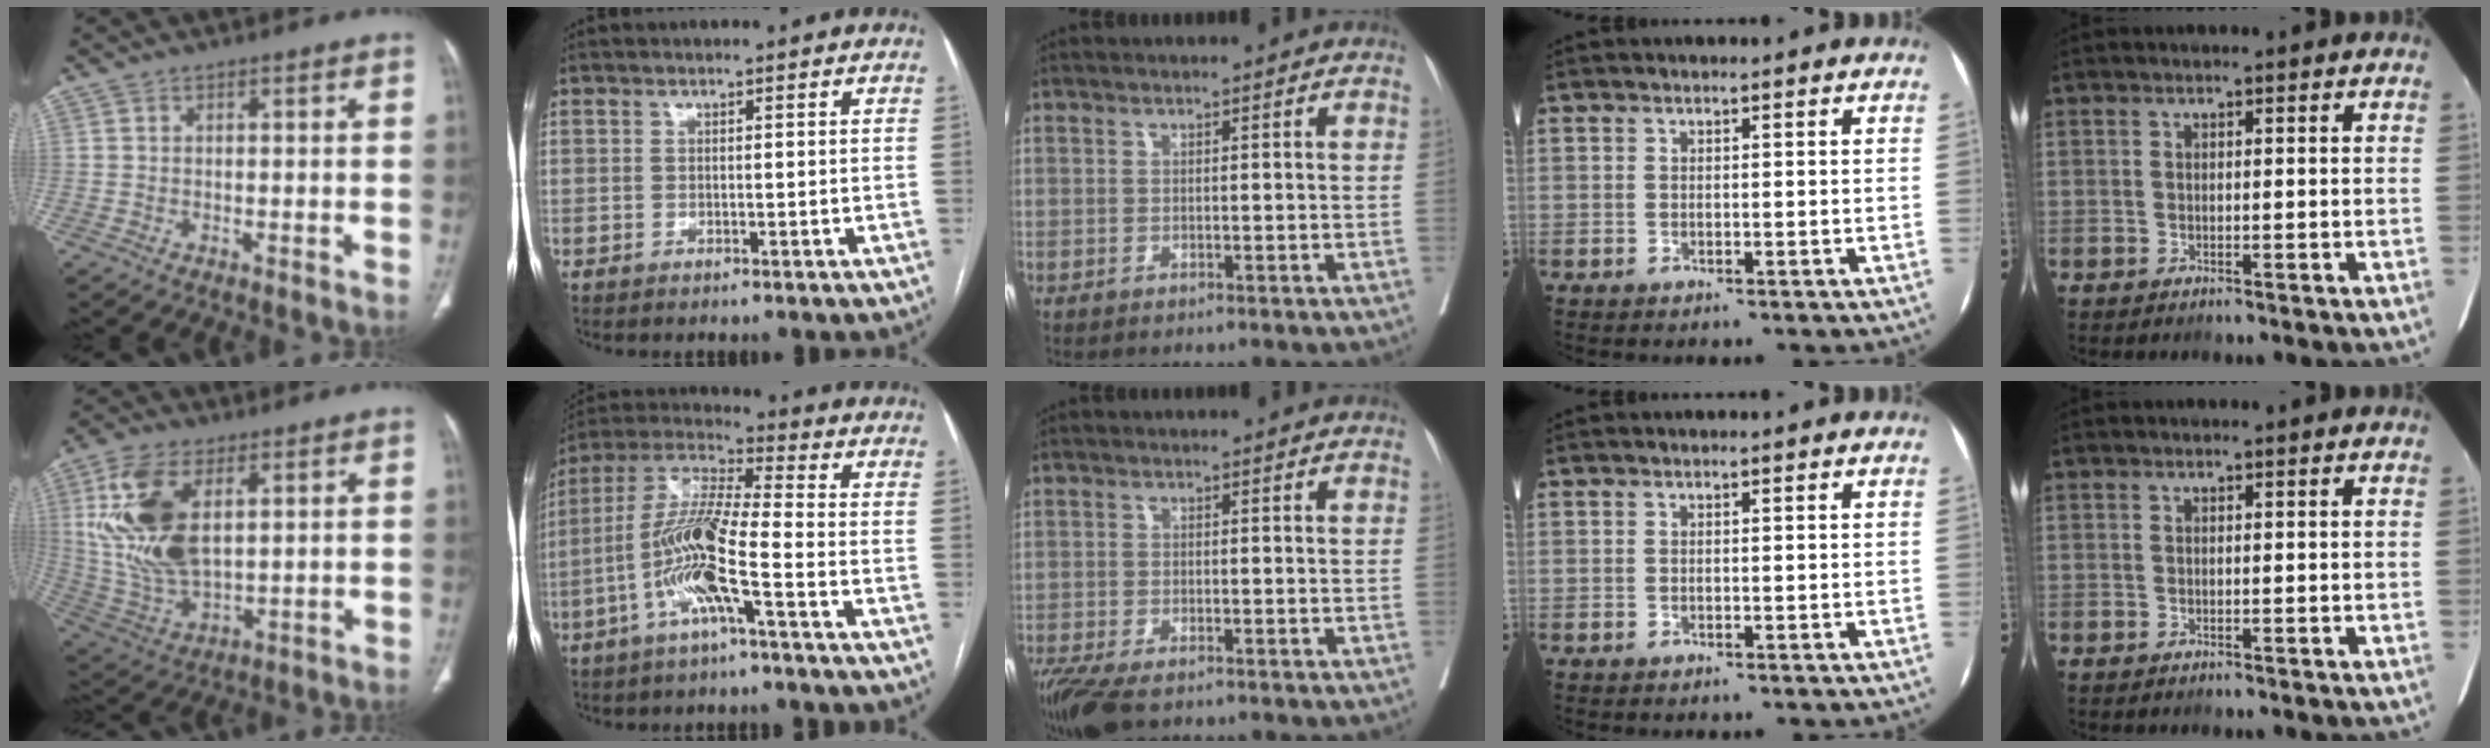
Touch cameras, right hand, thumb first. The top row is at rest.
{"thumb": {"total": 17.1, "force": [4.5, 9.1, 13.8], "torque": [-0.283, -0.014, 0.096]}, "index": {"total": 11.9, "force": [-4.2, 0.5, 11.1], "torque": [-0.236, 0.007, -0.090]}, "middle": {"total": 7.3, "force": [-5.3, 2.5, 4.4], "torque": [-0.081, -0.017, -0.091]}}